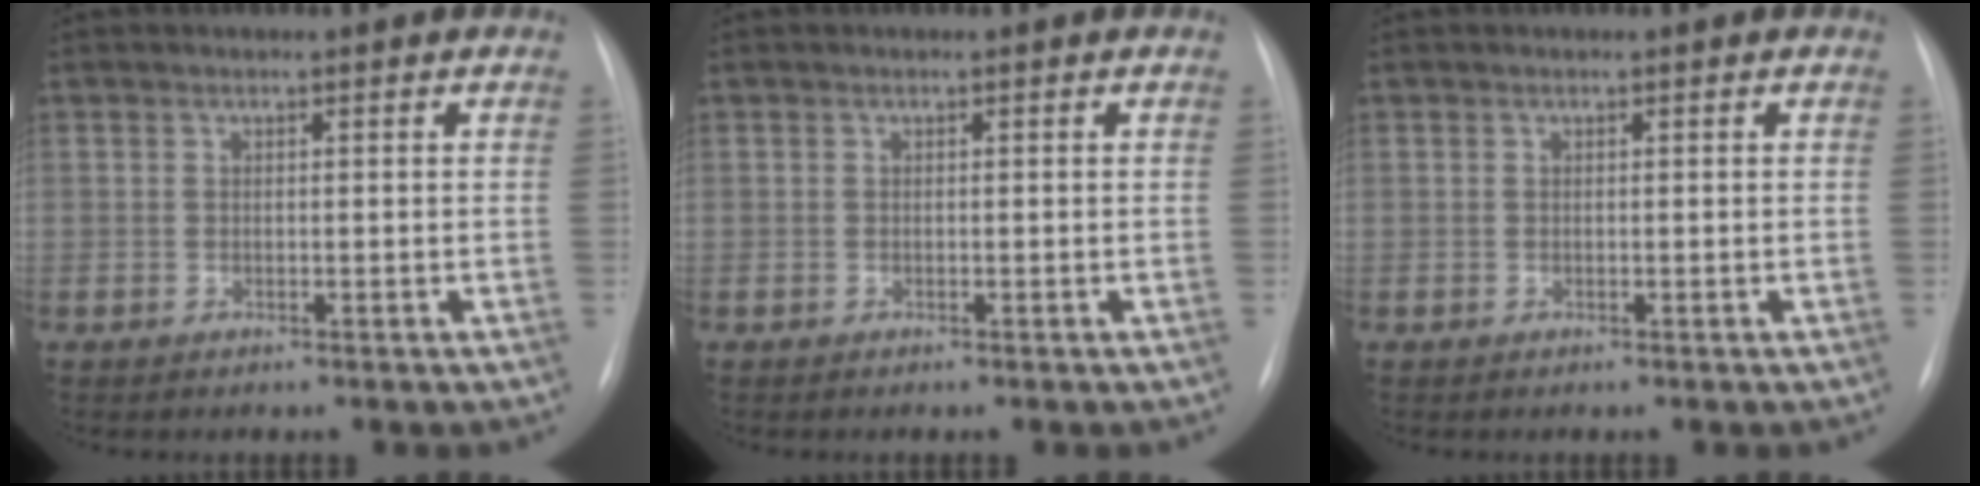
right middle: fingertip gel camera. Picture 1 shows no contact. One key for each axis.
{"total": 0.0}
{"total": 0.0}